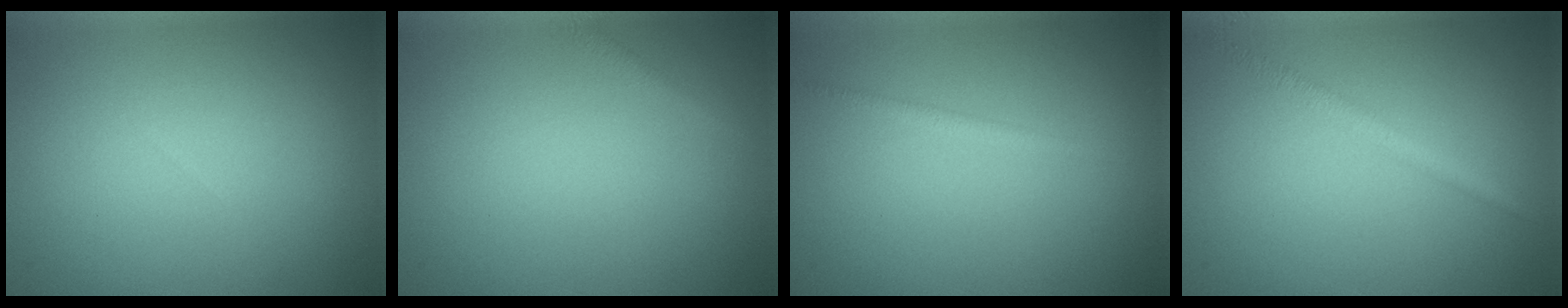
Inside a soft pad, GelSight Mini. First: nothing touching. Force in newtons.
{"total": 1.0, "press": 1.0, "slide": 0.0}
{"total": 1.0, "press": 1.0, "slide": 0.0}
{"total": 1.6, "press": 1.6, "slide": 0.0}